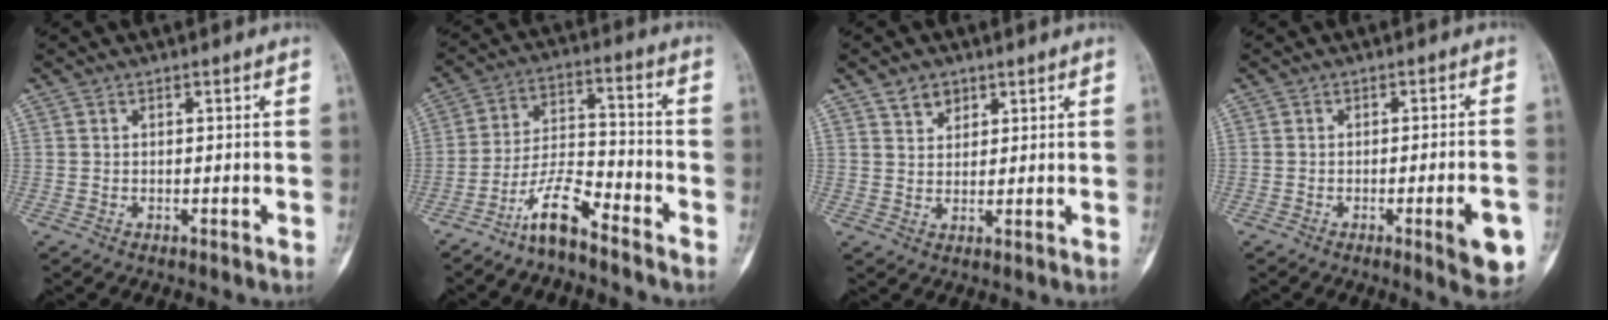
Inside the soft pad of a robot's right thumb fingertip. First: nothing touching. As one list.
[{"total": 8.4, "force": [-6.6, 1.9, 4.9], "torque": [-0.091, 0.067, -0.130]}, {"total": 3.6, "force": [2.4, 2.4, 1.1], "torque": [-0.002, -0.017, 0.044]}, {"total": 8.1, "force": [-3.0, 1.4, 7.4], "torque": [-0.085, 0.003, -0.034]}]